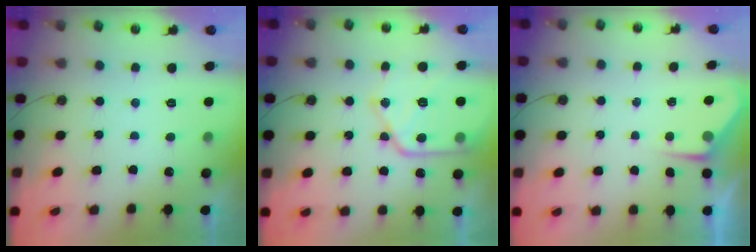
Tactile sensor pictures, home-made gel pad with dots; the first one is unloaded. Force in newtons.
{"total": 18.7, "press": 18.6, "slide": 1.7}
{"total": 2.9, "press": 2.9, "slide": 0.5}